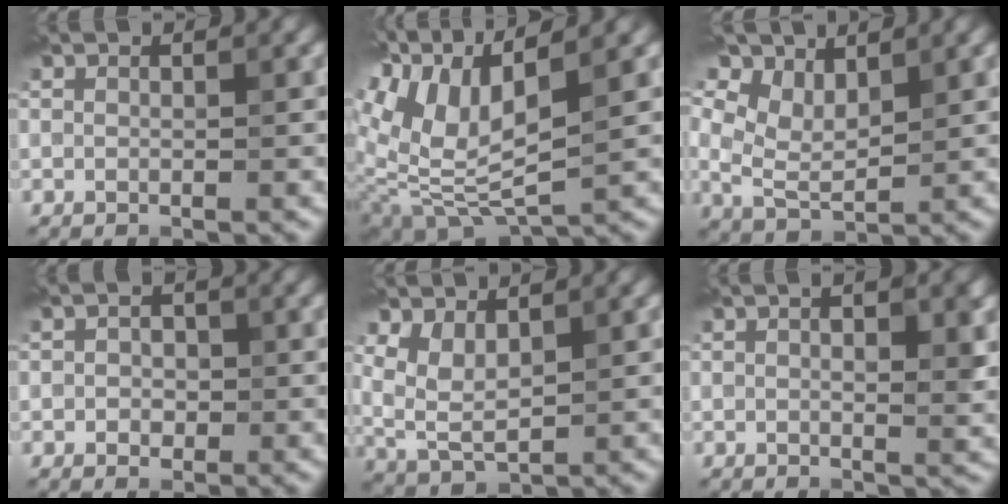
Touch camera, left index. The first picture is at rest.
{"total": 9.7, "force": [4.0, 3.3, 8.2], "torque": [-0.191, 0.013, 0.076]}
{"total": 5.3, "force": [3.5, 2.4, 3.1], "torque": [-0.078, 0.018, 0.054]}
{"total": 1.8, "force": [-0.1, 1.5, 1.1], "torque": [-0.004, 0.007, -0.017]}
{"total": 3.5, "force": [1.5, 1.8, 2.6], "torque": [-0.065, 0.002, 0.034]}
{"total": 3.6, "force": [0.5, 1.1, 3.4], "torque": [-0.049, 0.004, 0.007]}